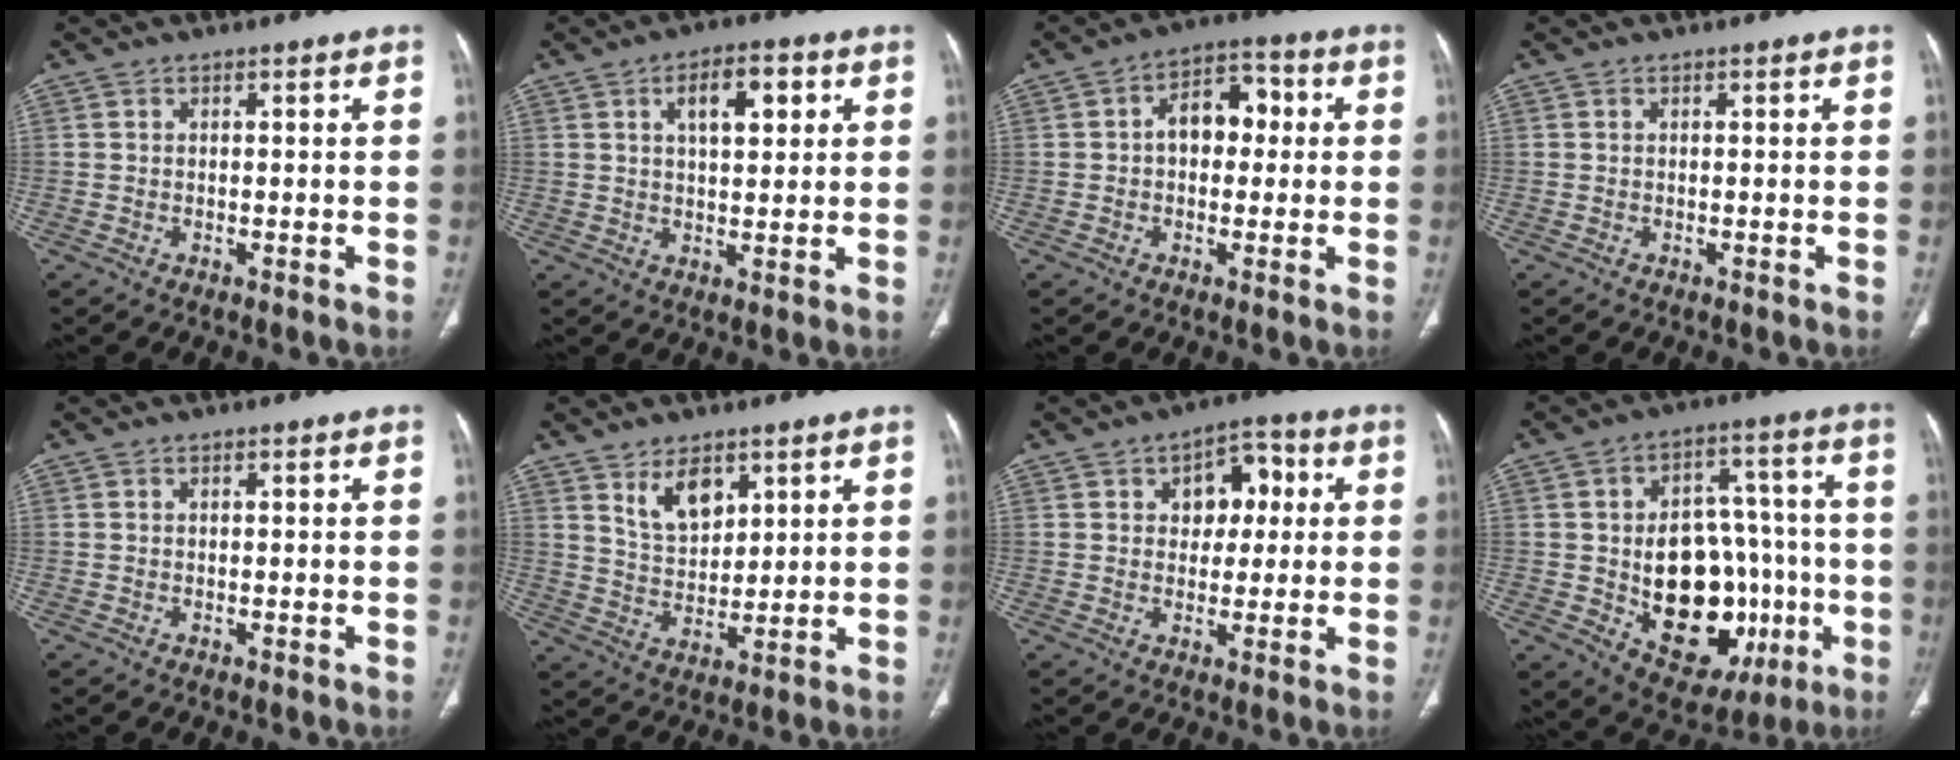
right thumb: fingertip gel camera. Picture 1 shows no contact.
{"total": 7.9, "force": [2.9, 3.7, 6.3], "torque": [-0.079, -0.003, 0.045]}
{"total": 8.5, "force": [0.7, 5.8, 6.2], "torque": [-0.064, 0.028, 0.003]}
{"total": 0.0}
{"total": 0.0}
{"total": 7.9, "force": [4.5, 4.5, 4.6], "torque": [-0.060, -0.034, 0.091]}
{"total": 8.3, "force": [2.1, 5.7, 5.6], "torque": [-0.036, 0.012, 0.025]}
{"total": 23.6, "force": [-4.8, 15.2, 17.4], "torque": [-0.205, 0.033, -0.042]}